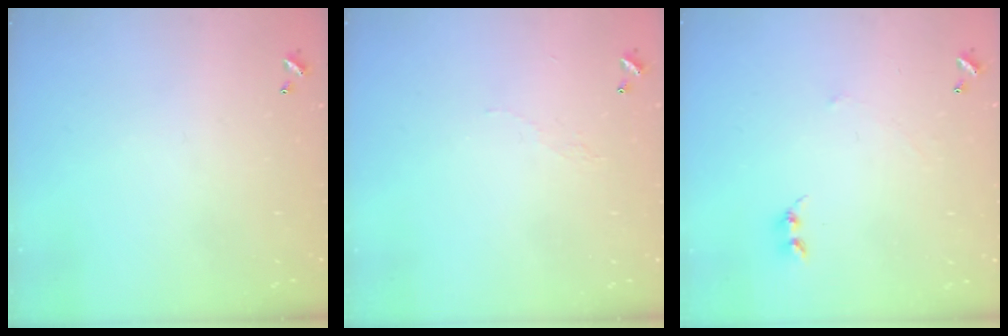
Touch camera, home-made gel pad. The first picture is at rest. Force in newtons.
{"total": 2.9, "press": 2.9, "slide": 0.5}
{"total": 2.3, "press": 2.3, "slide": 0.3}